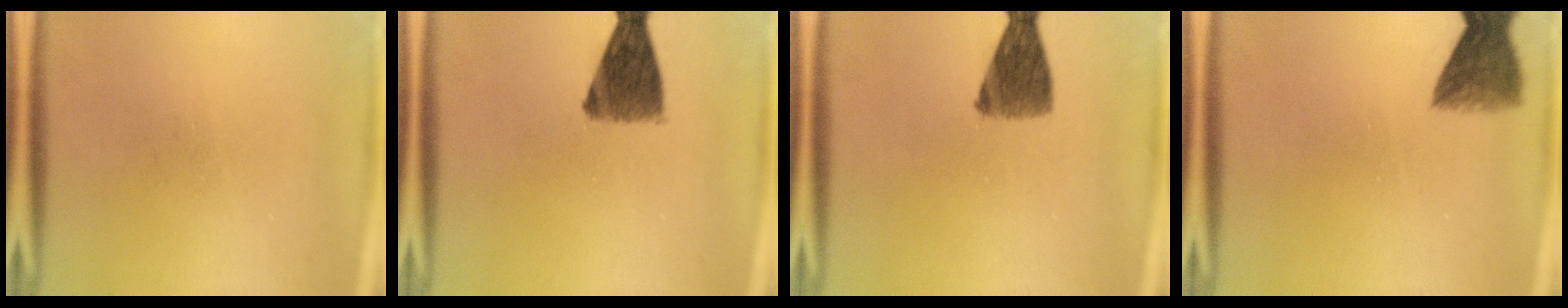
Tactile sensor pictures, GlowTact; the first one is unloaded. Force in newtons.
{"total": 8.8}
{"total": 7.4}
{"total": 5.7}